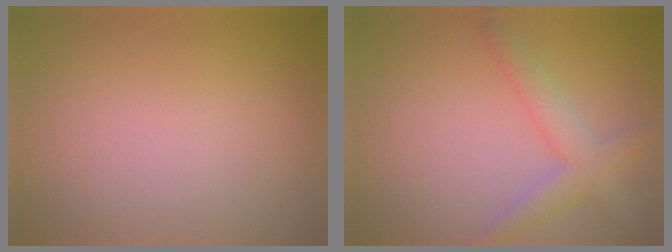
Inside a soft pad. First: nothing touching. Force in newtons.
{"total": 3.3, "press": 3.3, "slide": 0.1}